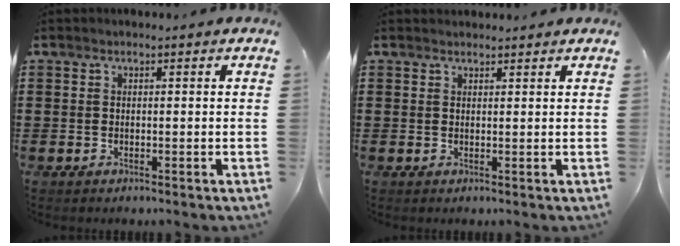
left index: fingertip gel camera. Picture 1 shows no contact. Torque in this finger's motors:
{"motor_torque": [-0.61, 0.90, -0.01, -0.01]}